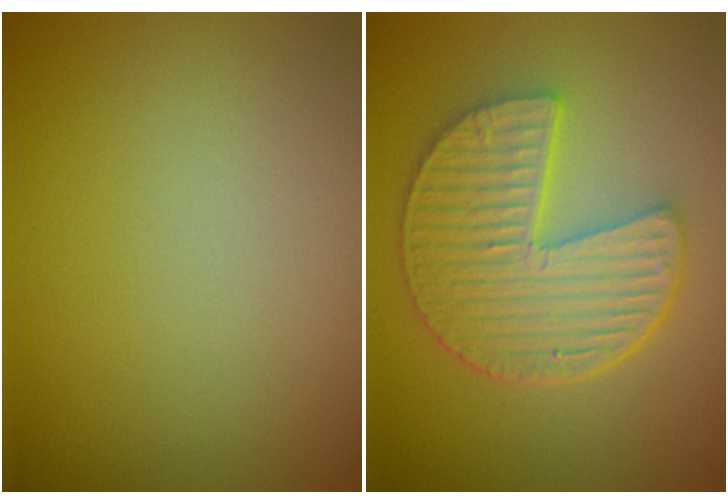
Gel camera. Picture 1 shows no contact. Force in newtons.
{"total": 6.3, "press": 4.7, "slide": 4.2}